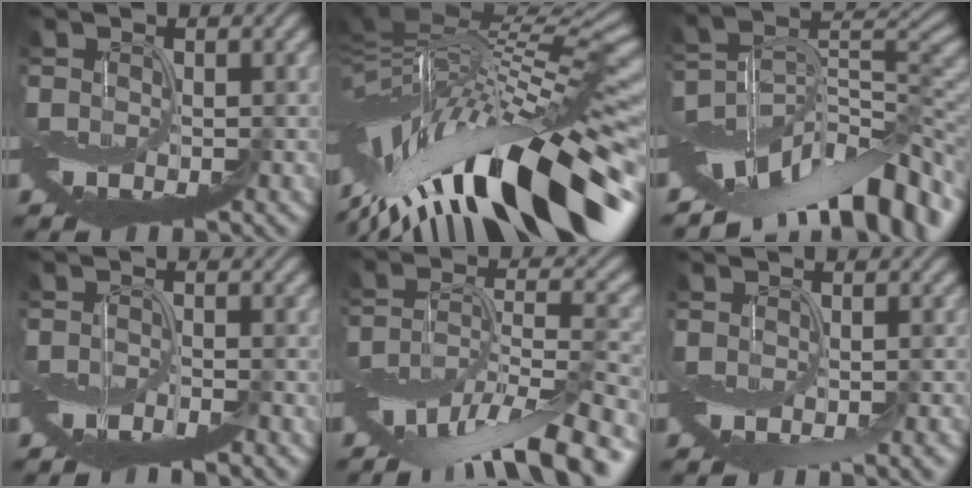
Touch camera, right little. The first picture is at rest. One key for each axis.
{"total": 16.4, "fx": -6.5, "fy": 6.0, "fz": 13.8, "tx": -0.237, "ty": 0.001, "tz": -0.106}
{"total": 13.5, "fx": -8.0, "fy": 6.8, "fz": 8.5, "tx": -0.150, "ty": 0.022, "tz": -0.141}
{"total": 2.6, "fx": -2.5, "fy": -0.1, "fz": 0.8, "tx": -0.013, "ty": -0.003, "tz": -0.048}
{"total": 12.0, "fx": -8.1, "fy": 3.6, "fz": 8.1, "tx": -0.151, "ty": -0.003, "tz": -0.139}
{"total": 2.2, "fx": -1.5, "fy": 0.1, "fz": 1.6, "tx": -0.019, "ty": -0.007, "tz": -0.019}